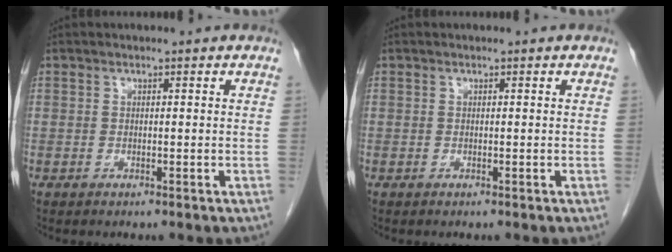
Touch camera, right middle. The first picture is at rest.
{"total": 0.0}